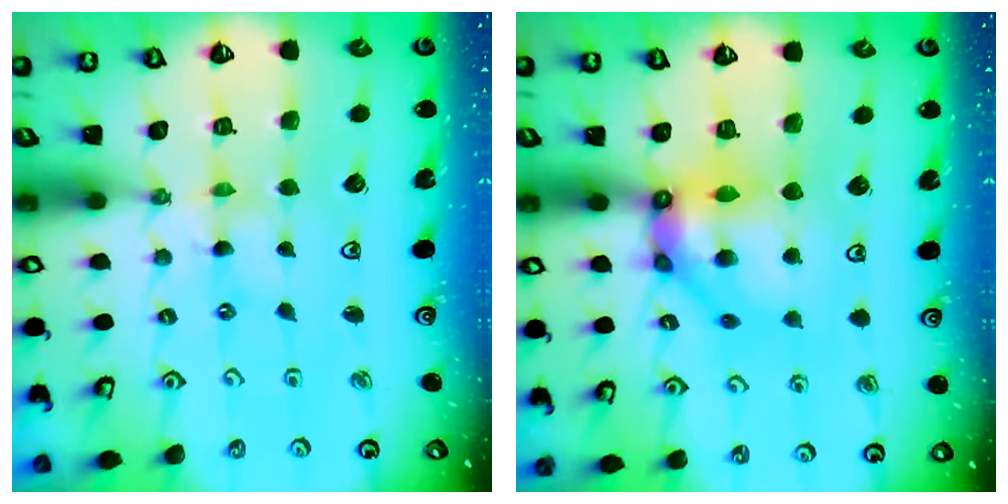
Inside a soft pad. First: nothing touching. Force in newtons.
{"total": 11.1, "press": 10.9, "slide": 1.8}